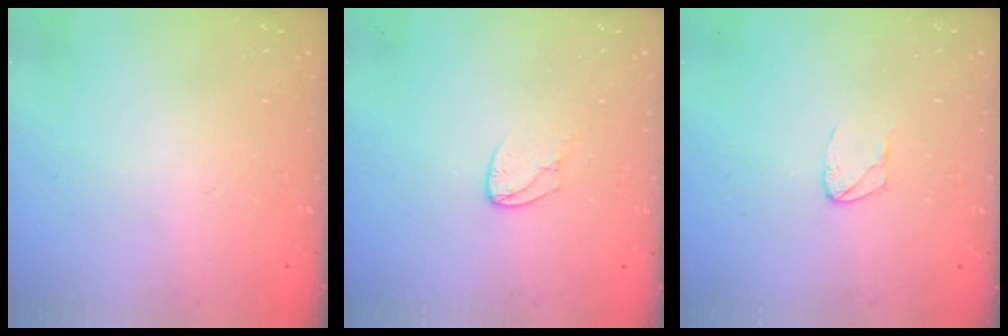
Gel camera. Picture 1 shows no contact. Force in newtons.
{"total": 5.3, "press": 5.2, "slide": 0.4}
{"total": 3.9, "press": 3.9, "slide": 0.3}